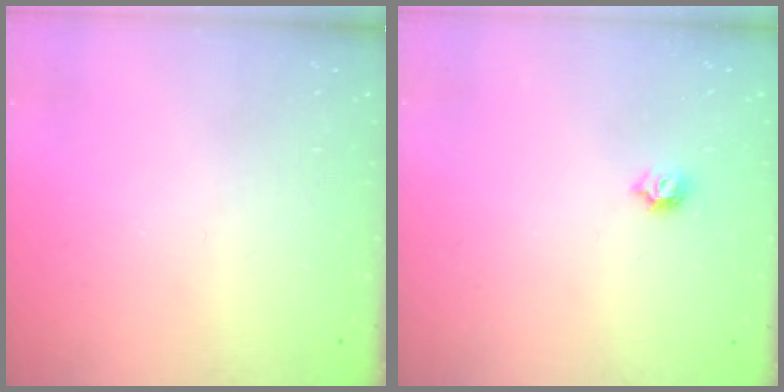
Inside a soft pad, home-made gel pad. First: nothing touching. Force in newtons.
{"total": 4.7, "press": 4.7, "slide": 0.8}